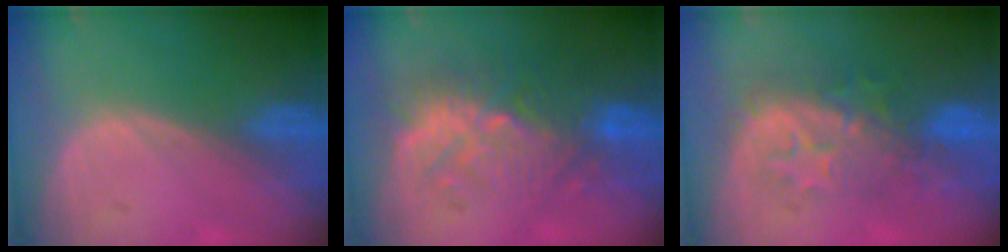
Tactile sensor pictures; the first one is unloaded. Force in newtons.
{"total": 9.1, "press": 9.0, "slide": 1.7}
{"total": 8.5, "press": 8.4, "slide": 1.4}